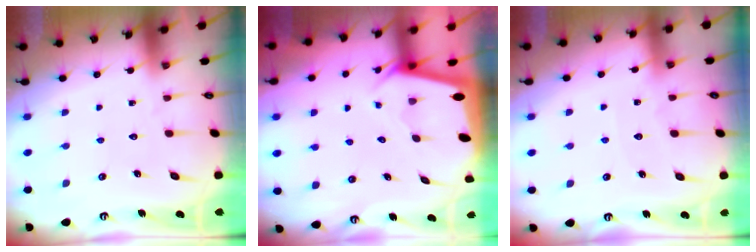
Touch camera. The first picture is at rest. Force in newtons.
{"total": 2.2, "press": 2.2, "slide": 0.0}
{"total": 4.0, "press": 3.9, "slide": 0.6}